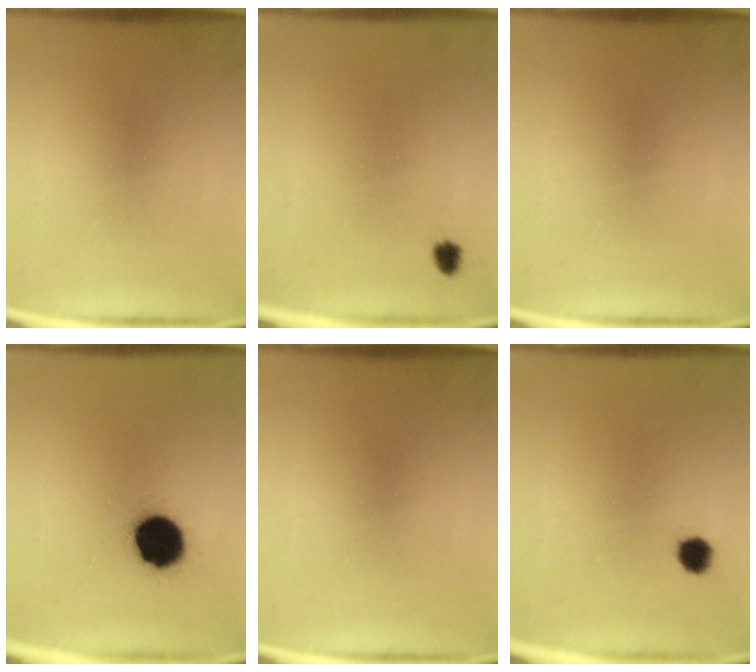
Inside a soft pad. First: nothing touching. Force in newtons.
{"total": 1.5}
{"total": 0.0}
{"total": 13.0}
{"total": 0.0}
{"total": 2.7}